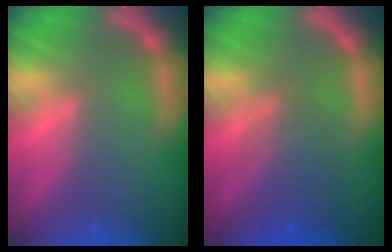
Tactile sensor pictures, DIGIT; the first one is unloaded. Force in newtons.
{"total": 4.6}